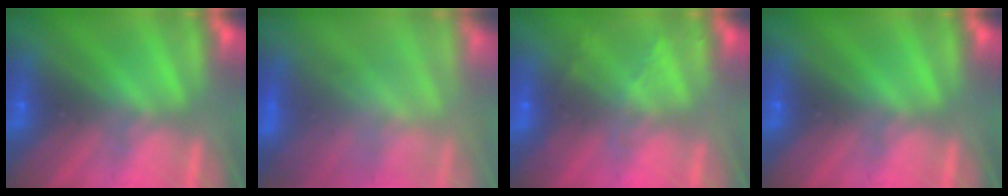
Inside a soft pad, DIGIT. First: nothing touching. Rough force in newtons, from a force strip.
{"total": 2.9}
{"total": 2.2}
{"total": 0.0}